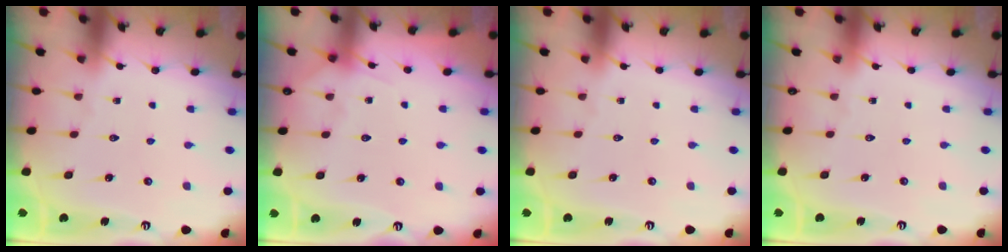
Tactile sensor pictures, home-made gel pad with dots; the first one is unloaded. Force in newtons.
{"total": 5.0, "press": 4.9, "slide": 0.6}
{"total": 0.0}
{"total": 0.0}